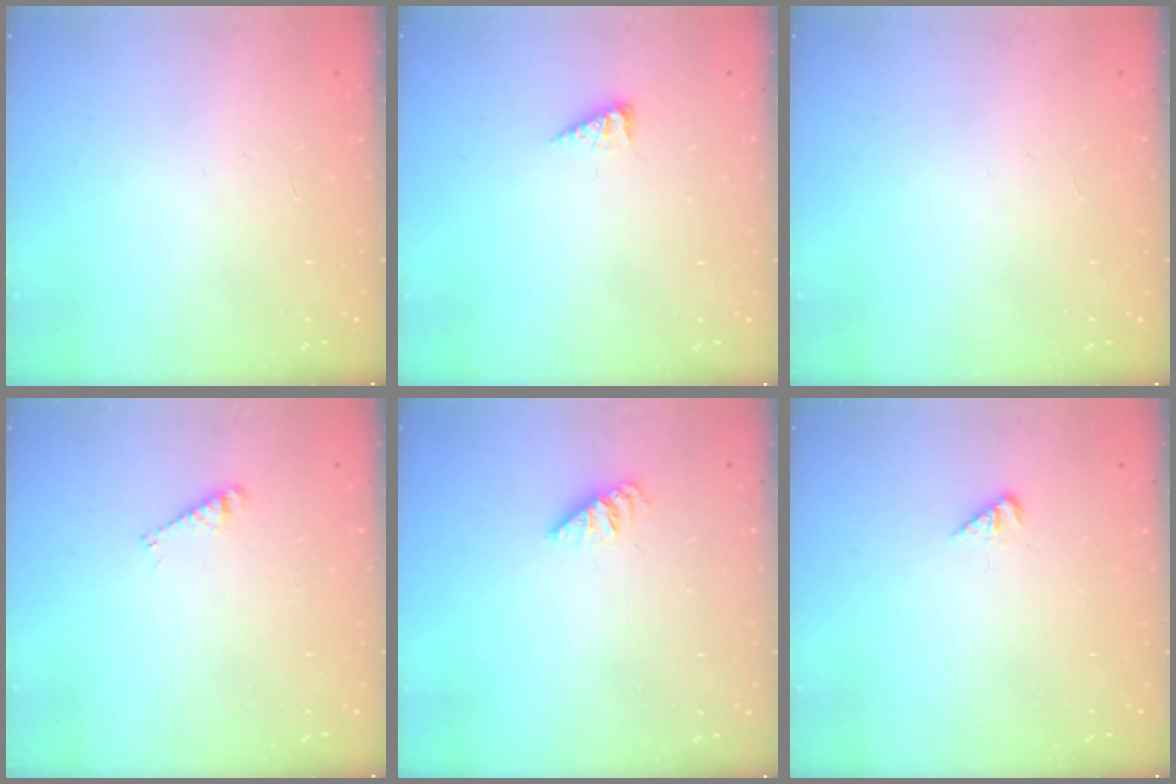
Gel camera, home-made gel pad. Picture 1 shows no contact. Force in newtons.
{"total": 2.9, "press": 2.9, "slide": 0.3}
{"total": 0.0}
{"total": 2.9, "press": 2.9, "slide": 0.4}
{"total": 0.6, "press": 0.5, "slide": 0.2}
{"total": 1.5, "press": 1.5, "slide": 0.3}